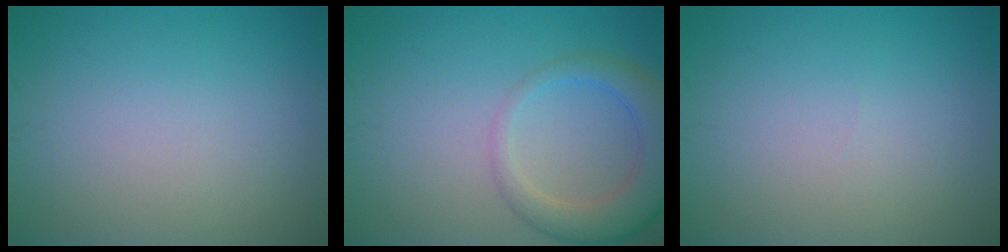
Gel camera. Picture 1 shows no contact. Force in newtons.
{"total": 4.8, "press": 4.8, "slide": 0.3}
{"total": 0.0}